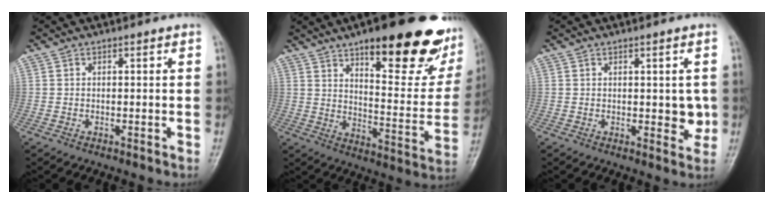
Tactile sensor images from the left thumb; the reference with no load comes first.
{"total": 25.7, "force": [15.6, 8.4, 18.5], "torque": [-0.202, -0.064, 0.218]}
{"total": 4.3, "force": [-0.1, 2.2, 3.7], "torque": [-0.023, -0.004, 0.001]}